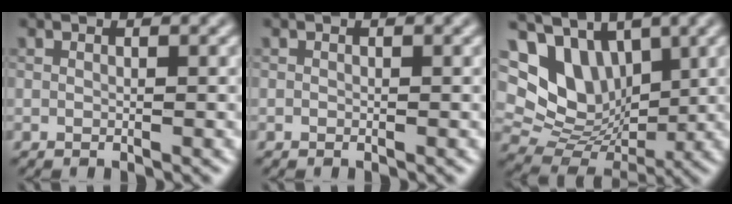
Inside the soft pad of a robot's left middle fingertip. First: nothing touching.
{"total": 0.0}
{"total": 8.7, "force": [3.7, 6.2, 4.9], "torque": [-0.089, 0.001, 0.069]}